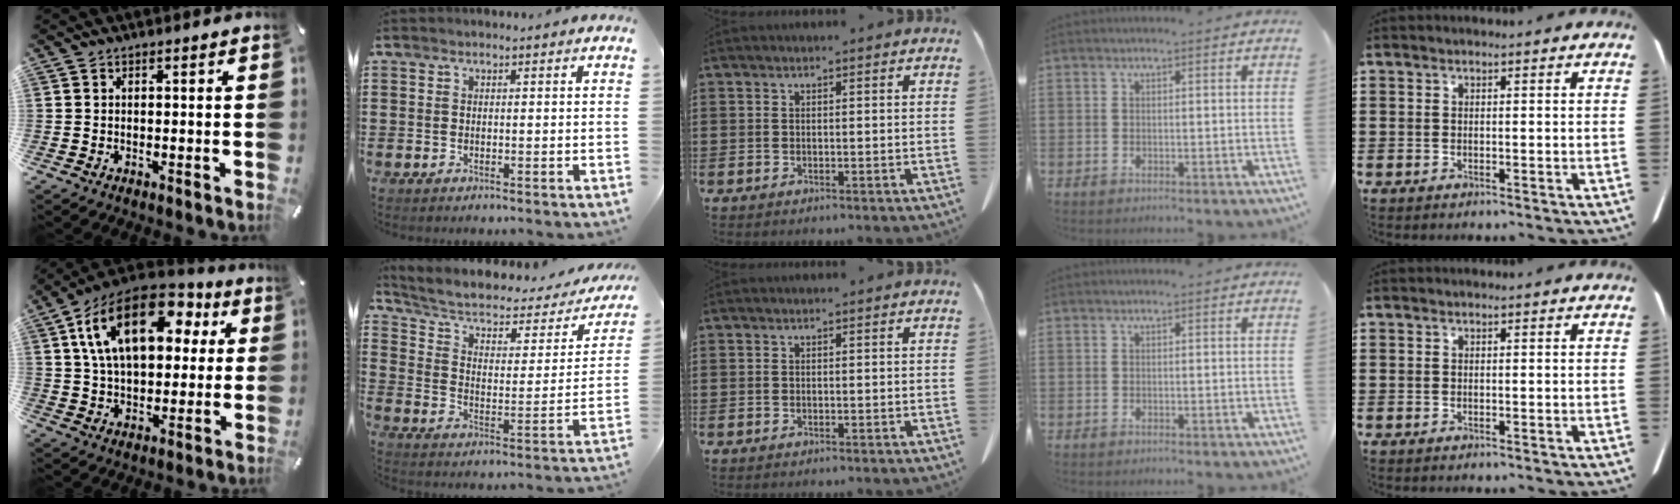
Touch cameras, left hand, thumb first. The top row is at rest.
{"thumb": {"total": 21.6, "force": [8.1, 12.6, 15.5], "torque": [-0.297, -0.018, 0.130]}, "index": {"total": 5.3, "force": [3.4, 2.4, 3.4], "torque": [-0.084, -0.021, 0.052]}}